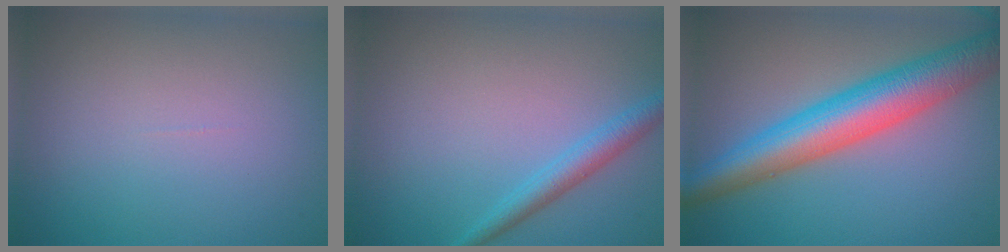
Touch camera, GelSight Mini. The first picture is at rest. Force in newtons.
{"total": 2.2, "press": 2.2, "slide": 0.1}
{"total": 7.9, "press": 7.9, "slide": 0.2}